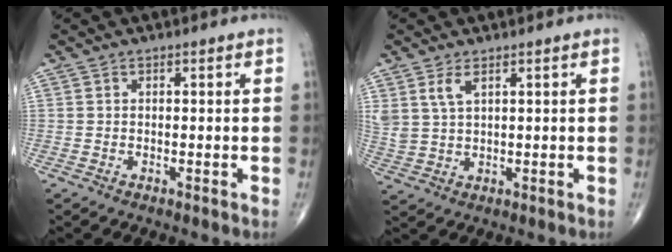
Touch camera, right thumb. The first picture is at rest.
{"total": 4.4, "force": [2.3, 2.0, 3.1], "torque": [-0.070, -0.006, 0.057]}